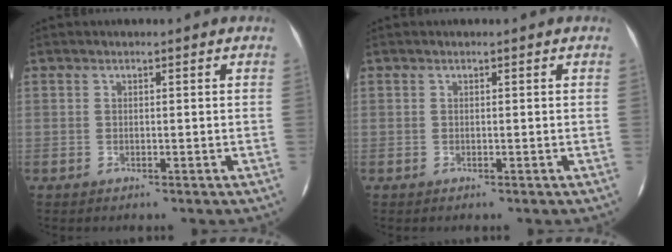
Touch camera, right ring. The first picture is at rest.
{"total": 0.0}